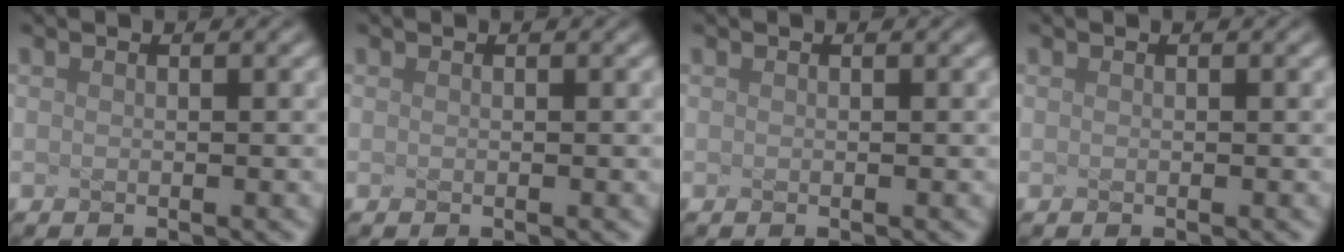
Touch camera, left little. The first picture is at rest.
{"total": 0.0}
{"total": 0.0}
{"total": 0.0}